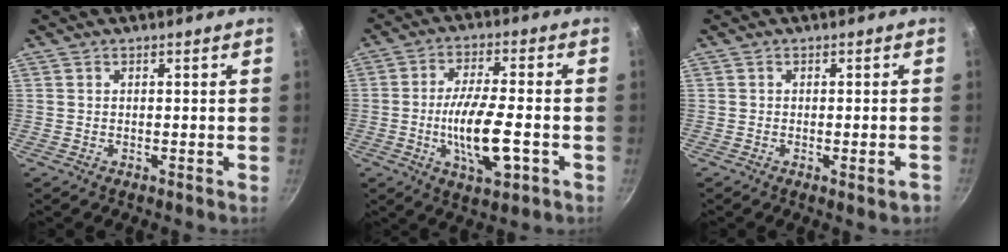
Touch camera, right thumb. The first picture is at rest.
{"total": 12.3, "force": [-3.4, 3.9, 11.2], "torque": [-0.197, 0.010, -0.062]}
{"total": 2.5, "force": [-1.2, 0.5, 2.1], "torque": [-0.022, 0.001, -0.016]}